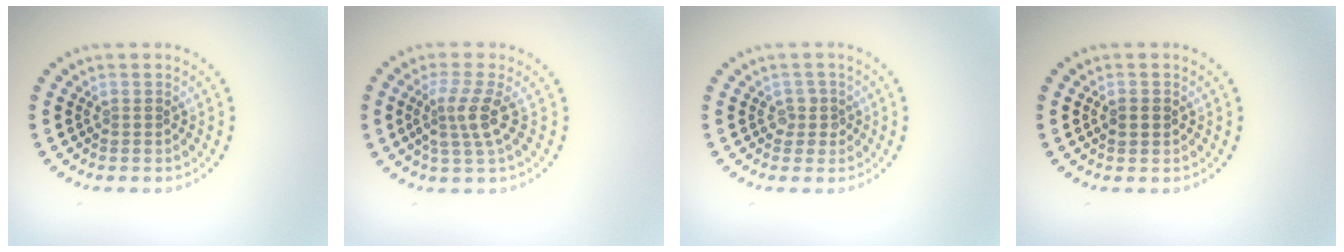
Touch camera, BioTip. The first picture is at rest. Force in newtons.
{"total": 3.0, "press": 2.3, "slide": 1.9}
{"total": 1.3, "press": 1.1, "slide": 0.7}
{"total": 1.7, "press": 1.7, "slide": 0.2}